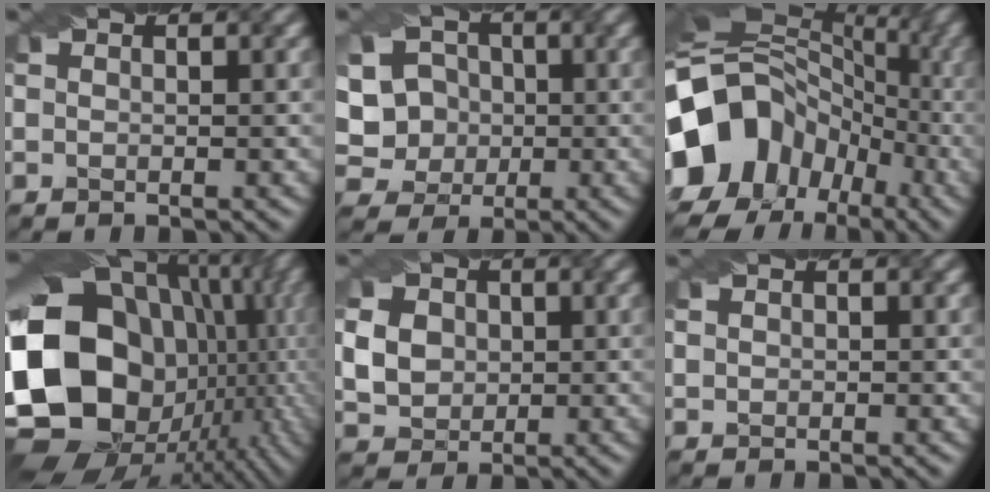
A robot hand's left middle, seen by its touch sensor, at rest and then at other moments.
{"total": 7.5, "force": [0.8, 6.8, 3.1], "torque": [-0.069, 0.028, -0.006]}
{"total": 18.8, "force": [-5.5, 15.2, 9.8], "torque": [-0.197, 0.014, -0.101]}
{"total": 22.9, "force": [-1.5, 18.8, 13.1], "torque": [-0.267, -0.035, -0.036]}
{"total": 5.5, "force": [1.0, 4.7, 2.8], "torque": [-0.070, 0.019, 0.013]}
{"total": 1.2, "force": [0.7, 0.9, 0.5], "torque": [-0.013, 0.005, 0.005]}